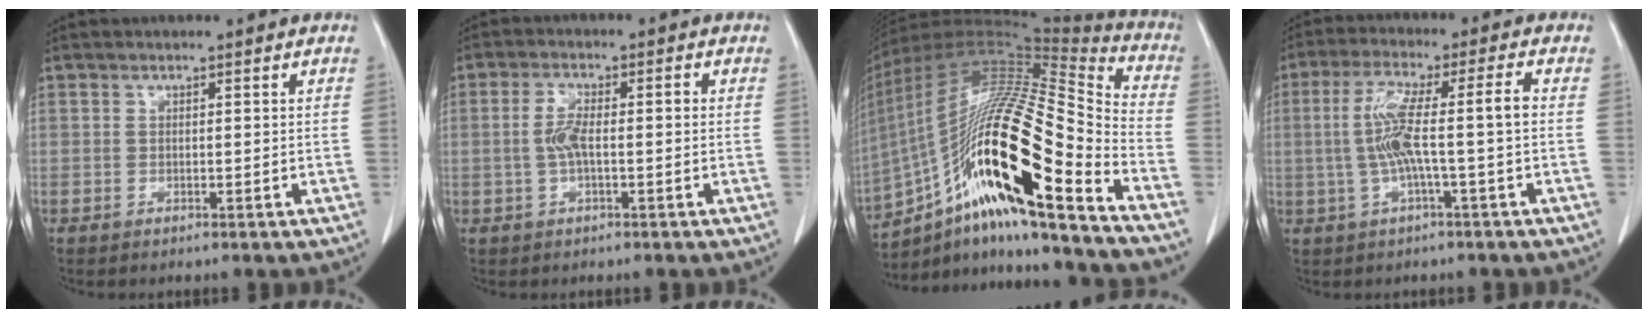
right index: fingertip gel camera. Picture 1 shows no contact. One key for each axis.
{"total": 4.4, "fx": -0.3, "fy": 1.3, "fz": 4.2, "tx": -0.094, "ty": 0.015, "tz": -0.006}
{"total": 28.9, "fx": -14.0, "fy": 4.0, "fz": 25.0, "tx": -0.455, "ty": -0.019, "tz": -0.245}
{"total": 8.6, "fx": -0.6, "fy": -0.2, "fz": 8.5, "tx": -0.169, "ty": 0.024, "tz": -0.012}